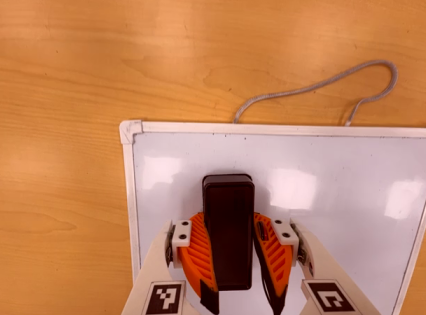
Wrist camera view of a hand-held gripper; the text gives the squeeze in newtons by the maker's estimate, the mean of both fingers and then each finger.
{"total": 15.3, "left": 15.3, "right": 15.2}